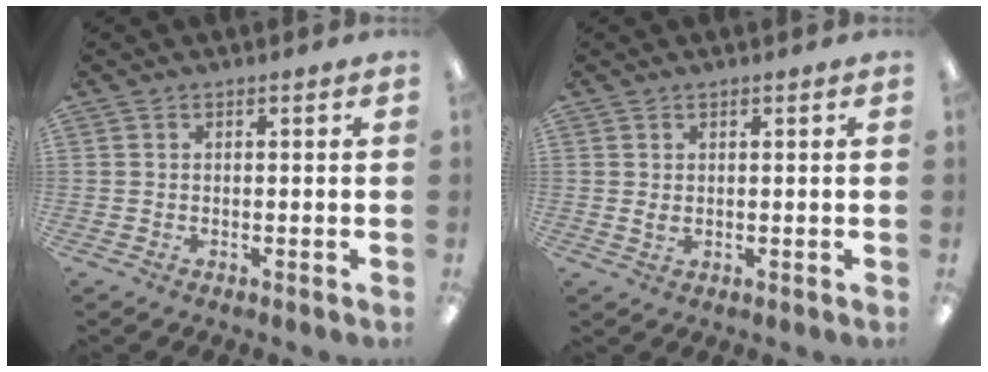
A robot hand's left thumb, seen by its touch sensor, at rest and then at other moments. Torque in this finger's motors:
{"motor_torque": [-0.07, 0.04, 0.08, -0.11, 0.03]}